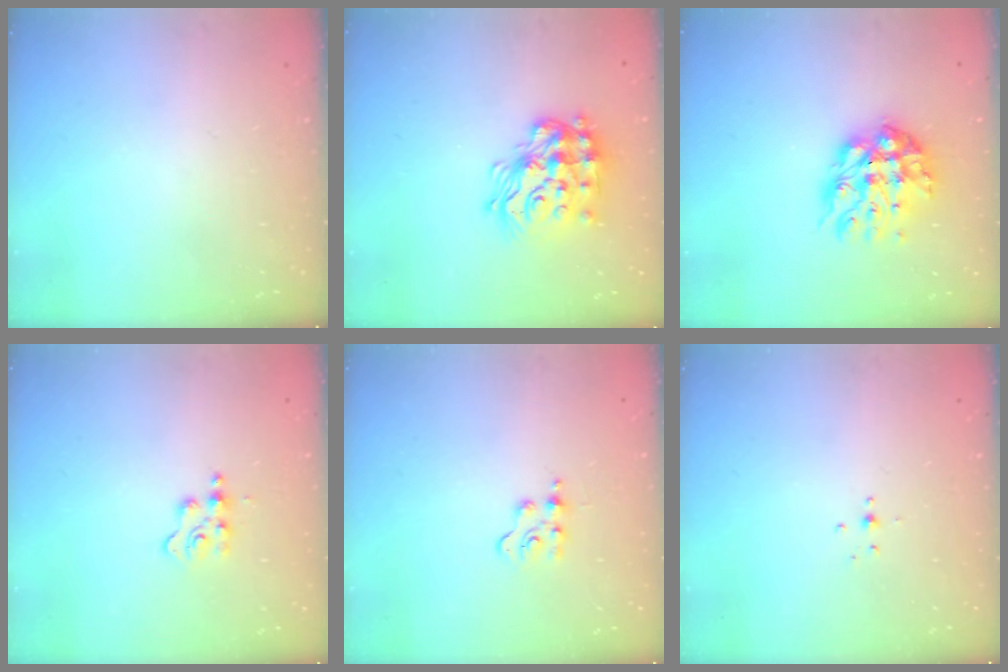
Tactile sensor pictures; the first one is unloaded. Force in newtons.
{"total": 19.4, "press": 19.3, "slide": 1.2}
{"total": 11.5, "press": 11.5, "slide": 1.2}
{"total": 3.4, "press": 3.3, "slide": 0.6}
{"total": 5.7, "press": 5.6, "slide": 0.7}
{"total": 2.1, "press": 1.9, "slide": 0.8}